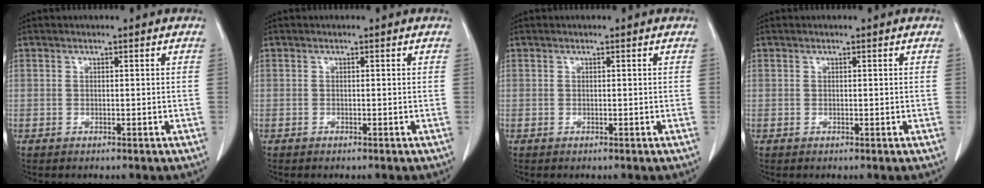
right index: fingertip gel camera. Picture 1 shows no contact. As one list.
[{"total": 0.0}, {"total": 0.0}, {"total": 0.0}]